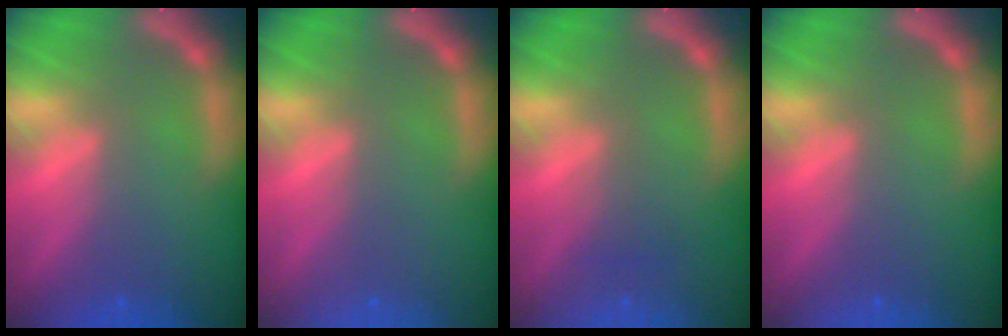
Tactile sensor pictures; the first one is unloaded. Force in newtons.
{"total": 0.0}
{"total": 1.5}
{"total": 0.0}